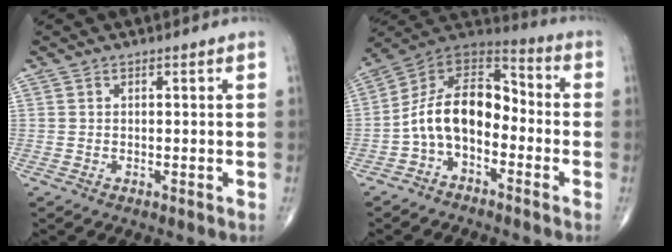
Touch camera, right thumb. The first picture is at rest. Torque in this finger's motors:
{"motor_torque": [2.01, 2.25, 1.75, -0.55, 0.32]}